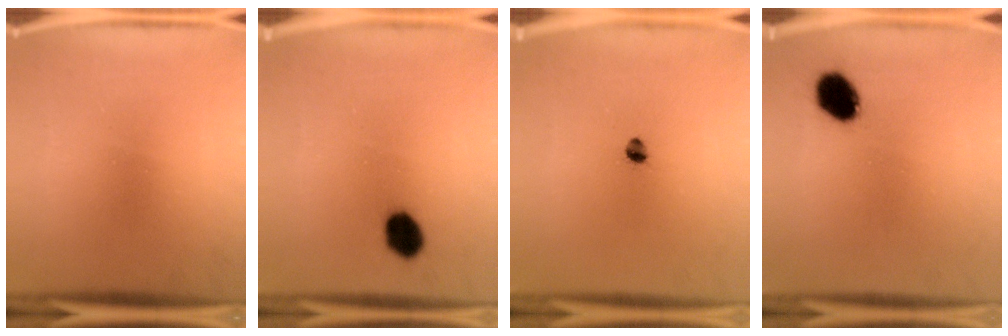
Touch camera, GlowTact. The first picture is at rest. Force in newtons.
{"total": 5.9}
{"total": 2.0}
{"total": 8.0}